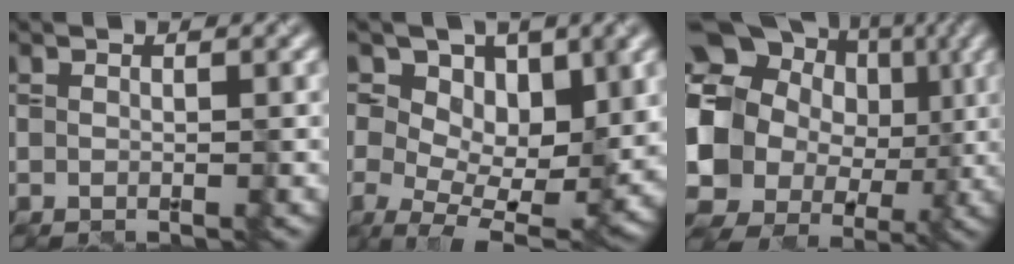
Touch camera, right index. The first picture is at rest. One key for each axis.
{"total": 9.4, "fx": 1.5, "fy": 5.3, "fz": 7.6, "tx": -0.111, "ty": -0.008, "tz": 0.019}
{"total": 13.6, "fx": 2.2, "fy": 11.5, "fz": 6.8, "tx": -0.145, "ty": -0.001, "tz": 0.024}